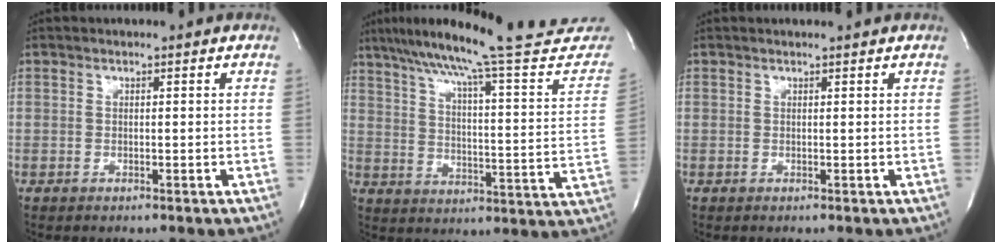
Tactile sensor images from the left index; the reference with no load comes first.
{"total": 27.7, "force": [24.7, 0.9, 12.4], "torque": [-0.195, -0.067, 0.317]}
{"total": 0.8, "force": [0.7, -0.2, 0.2], "torque": [-0.005, -0.001, 0.010]}